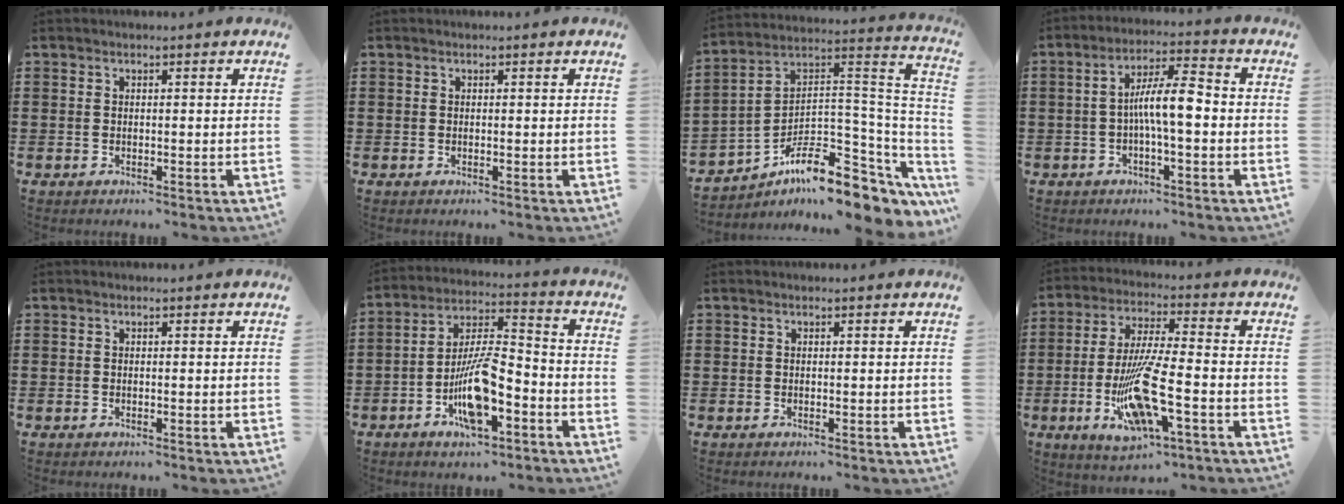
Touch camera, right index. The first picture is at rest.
{"total": 0.0}
{"total": 10.4, "force": [-7.5, 3.3, 6.4], "torque": [-0.117, 0.006, -0.146]}
{"total": 8.0, "force": [-0.9, 1.8, 7.7], "torque": [-0.145, 0.006, -0.019]}
{"total": 0.0}
{"total": 10.7, "force": [-4.8, 3.6, 8.9], "torque": [-0.190, 0.001, -0.090]}
{"total": 0.0}
{"total": 13.1, "force": [-4.1, 2.7, 12.1], "torque": [-0.248, -0.014, -0.076]}